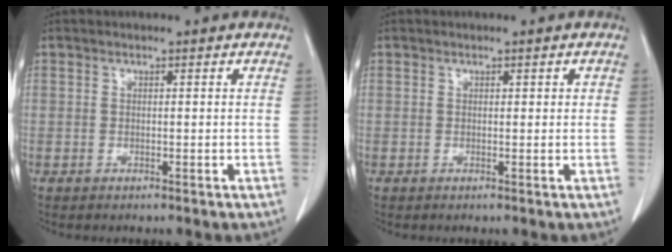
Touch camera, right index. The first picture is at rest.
{"total": 0.7, "force": [0.2, 0.4, 0.5], "torque": [-0.004, 0.004, 0.005]}